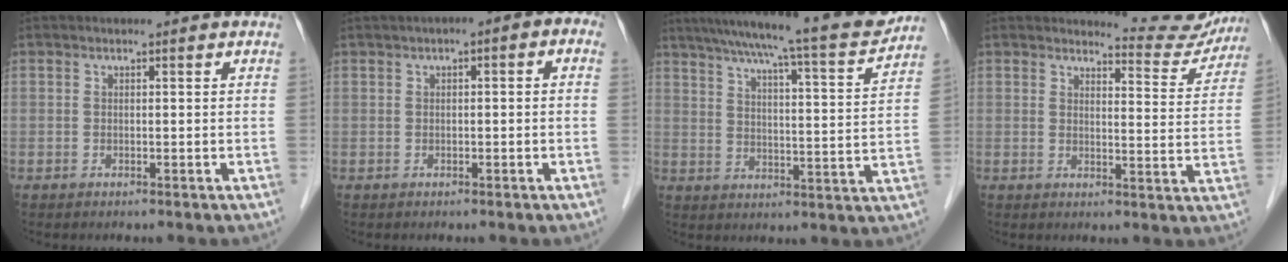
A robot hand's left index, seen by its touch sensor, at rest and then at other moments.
{"total": 4.3, "force": [1.1, 1.3, 4.0], "torque": [-0.047, 0.029, 0.008]}
{"total": 18.5, "force": [16.3, -0.1, 8.7], "torque": [-0.134, -0.019, 0.222]}
{"total": 7.7, "force": [7.6, 1.1, -0.1], "torque": [0.008, -0.033, 0.082]}